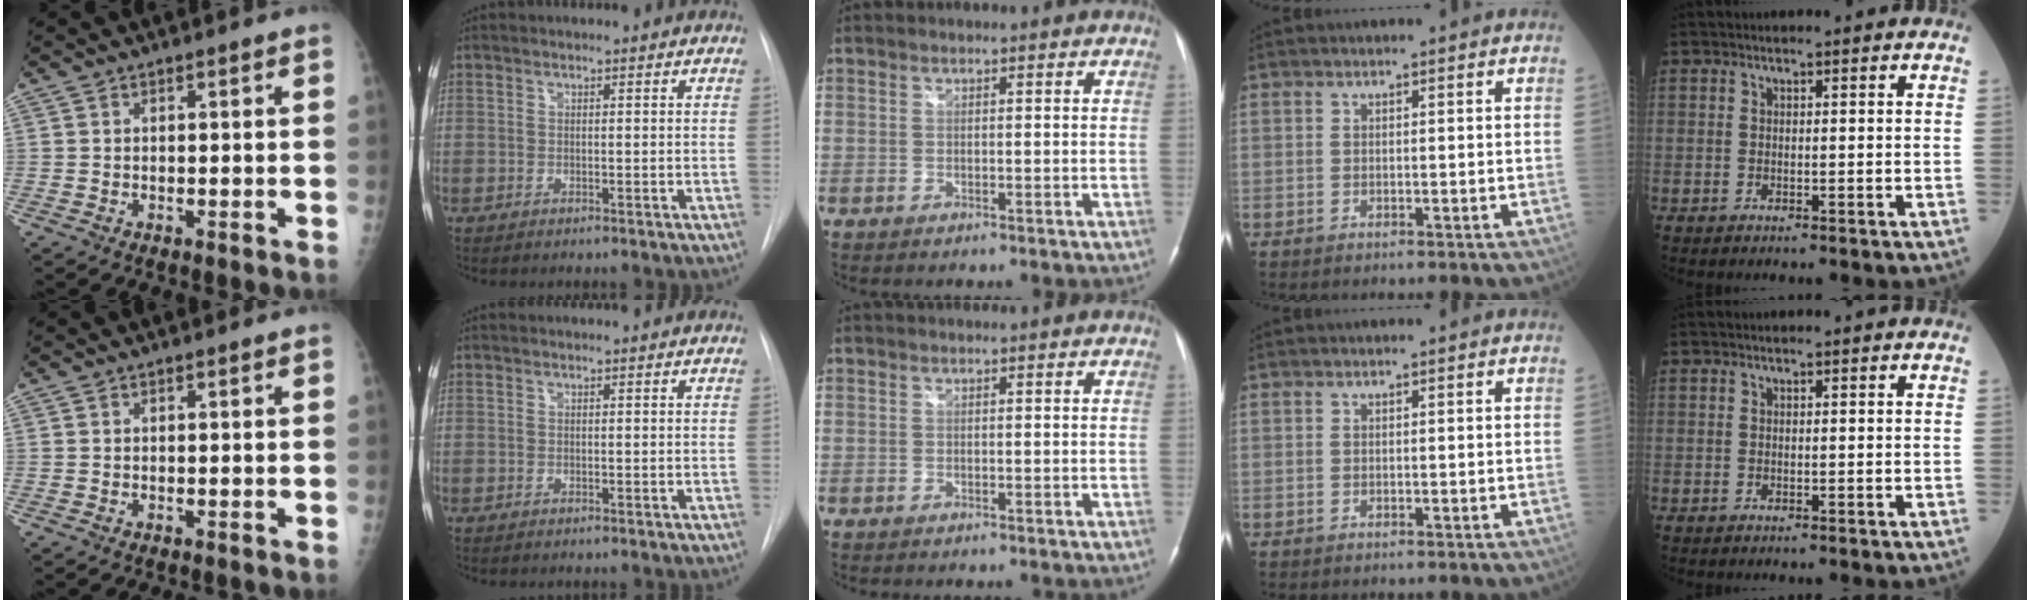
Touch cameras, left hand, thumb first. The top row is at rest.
{}